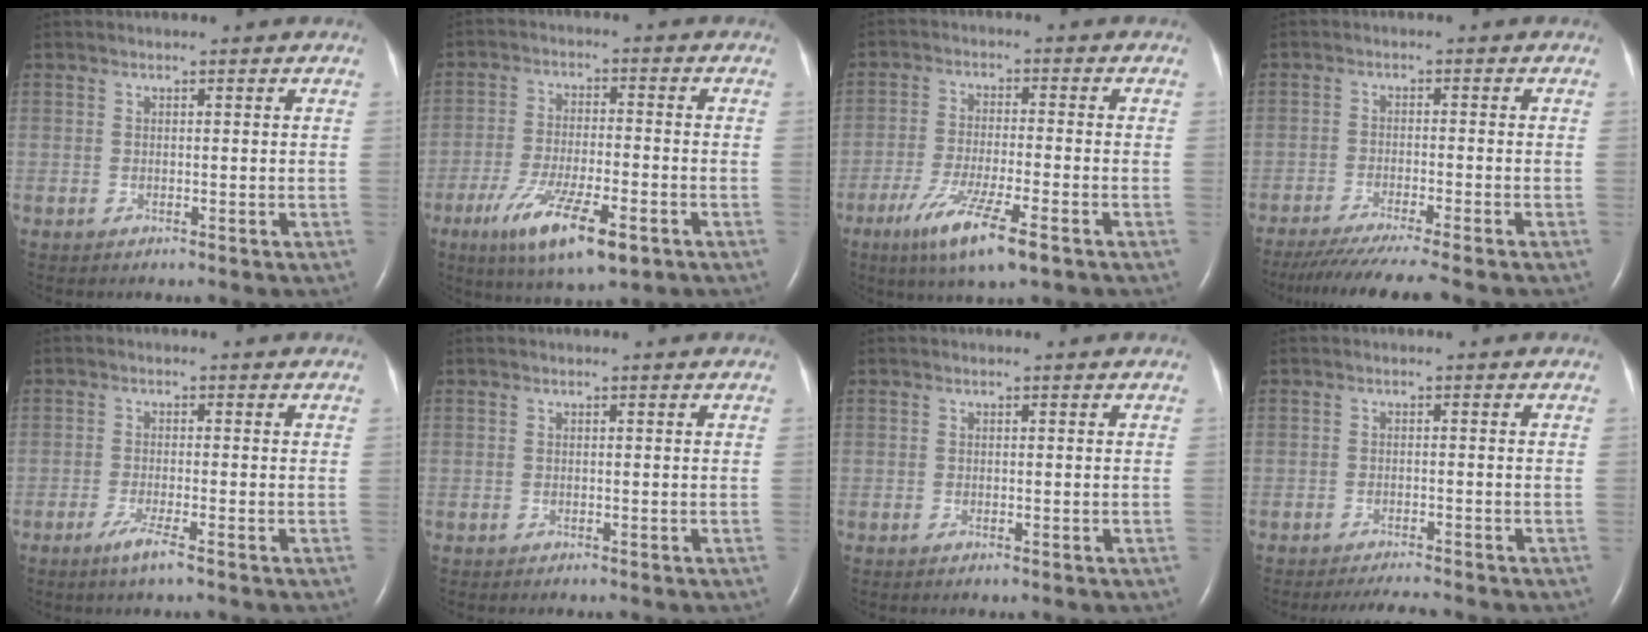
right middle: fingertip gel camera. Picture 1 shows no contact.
{"total": 12.0, "force": [-6.3, 2.6, 9.9], "torque": [-0.185, -0.025, -0.099]}
{"total": 9.8, "force": [-5.6, 0.7, 8.0], "torque": [-0.158, -0.025, -0.094]}
{"total": 11.1, "force": [-9.6, -1.1, 5.6], "torque": [-0.066, -0.036, -0.147]}
{"total": 3.2, "force": [-2.0, -0.2, 2.5], "torque": [-0.056, -0.010, -0.039]}
{"total": 0.0}
{"total": 0.5, "force": [-0.3, 0.0, 0.4], "torque": [-0.011, -0.002, -0.002]}
{"total": 4.6, "force": [-4.3, 0.0, 1.7], "torque": [-0.028, -0.015, -0.066]}